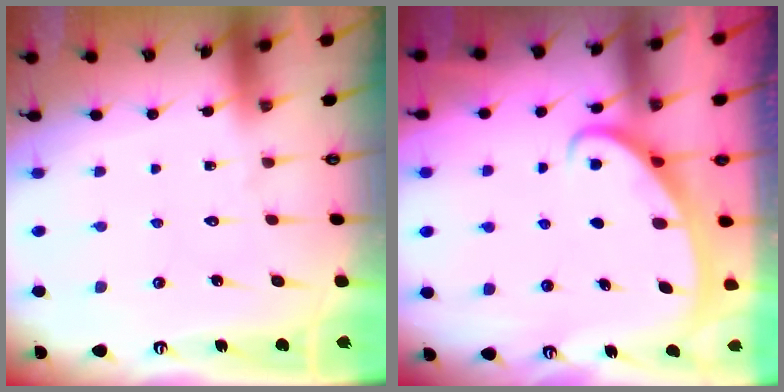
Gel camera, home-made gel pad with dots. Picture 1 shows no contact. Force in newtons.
{"total": 2.4, "press": 2.4, "slide": 0.4}